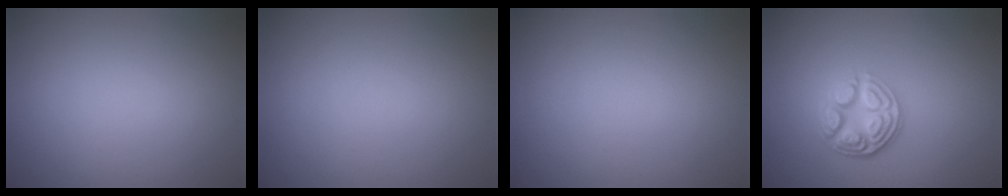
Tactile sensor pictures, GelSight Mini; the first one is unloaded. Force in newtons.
{"total": 0.0}
{"total": 0.0}
{"total": 4.8, "press": 3.5, "slide": 3.3}